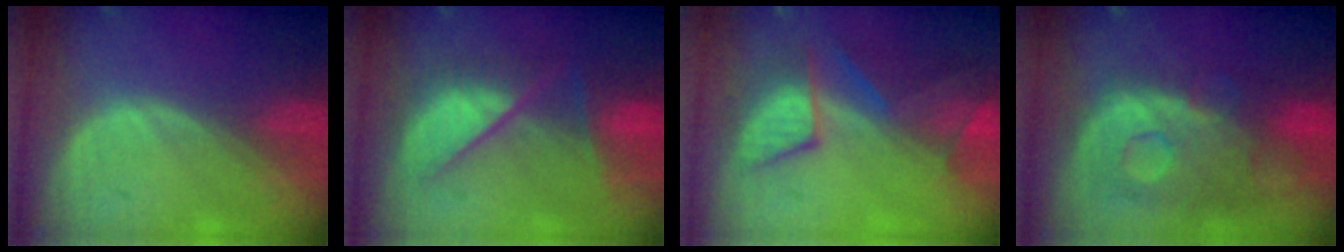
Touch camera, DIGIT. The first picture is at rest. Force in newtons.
{"total": 8.5, "press": 8.4, "slide": 0.7}
{"total": 9.0, "press": 8.3, "slide": 3.6}
{"total": 11.3, "press": 9.8, "slide": 5.6}